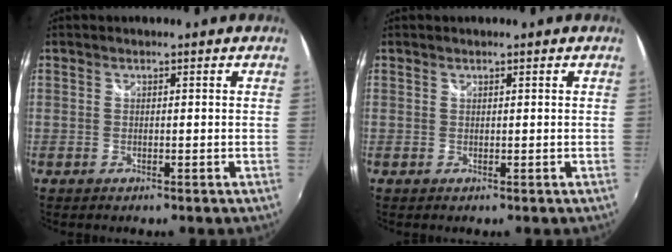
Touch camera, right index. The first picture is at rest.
{"total": 0.0}